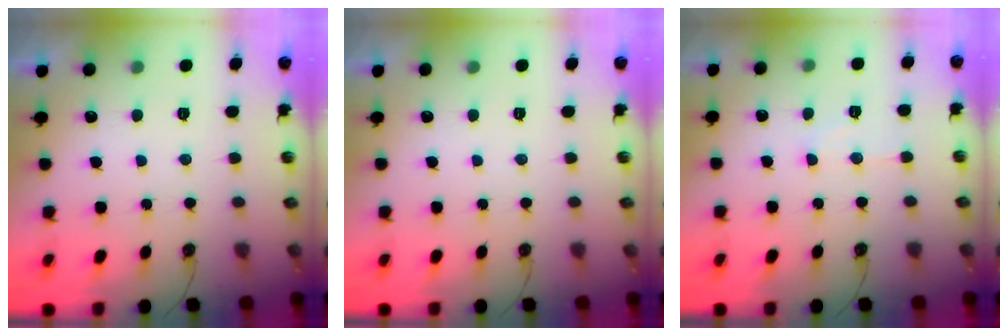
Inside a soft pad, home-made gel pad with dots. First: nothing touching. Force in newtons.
{"total": 0.0}
{"total": 7.7, "press": 7.6, "slide": 0.4}